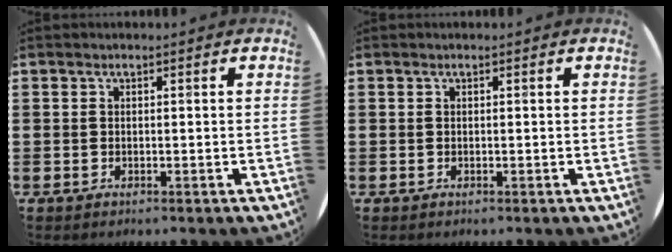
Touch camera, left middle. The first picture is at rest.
{"total": 0.0}